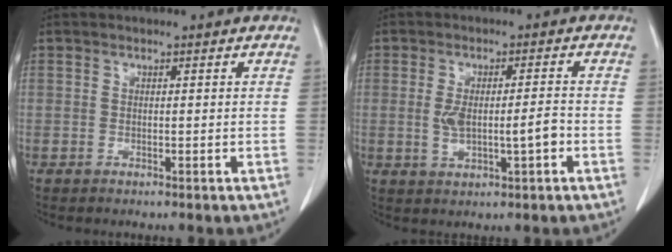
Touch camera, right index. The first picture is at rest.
{"total": 5.7, "force": [-0.8, 1.4, 5.4], "torque": [-0.107, 0.005, -0.006]}